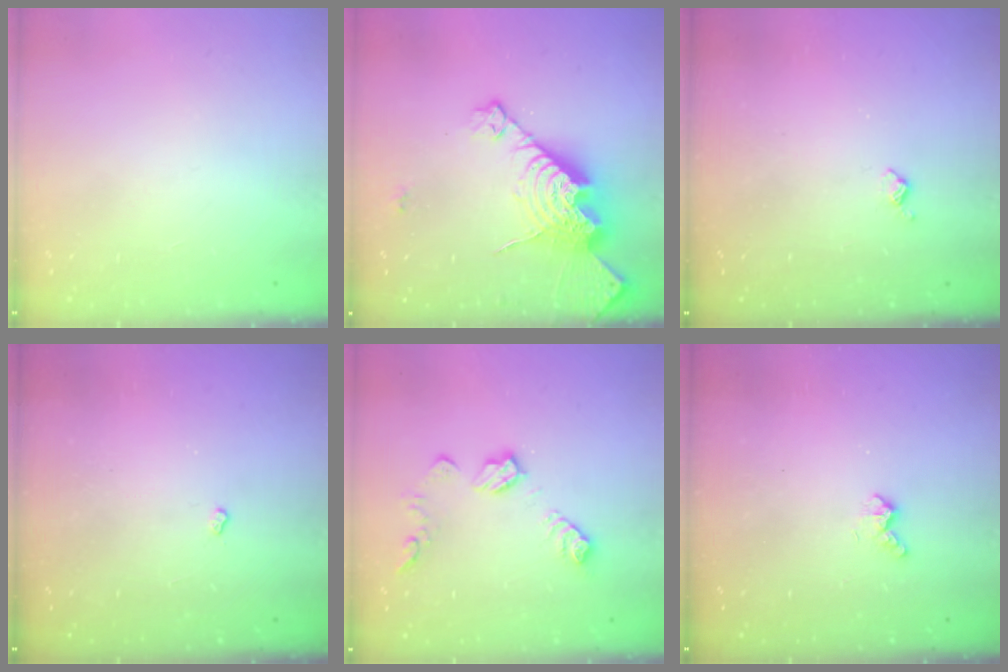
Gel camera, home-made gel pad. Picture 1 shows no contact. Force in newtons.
{"total": 18.4, "press": 18.4, "slide": 1.4}
{"total": 3.2, "press": 3.2, "slide": 0.6}
{"total": 2.4, "press": 2.3, "slide": 0.4}
{"total": 10.9, "press": 10.9, "slide": 0.7}
{"total": 2.6, "press": 2.6, "slide": 0.6}